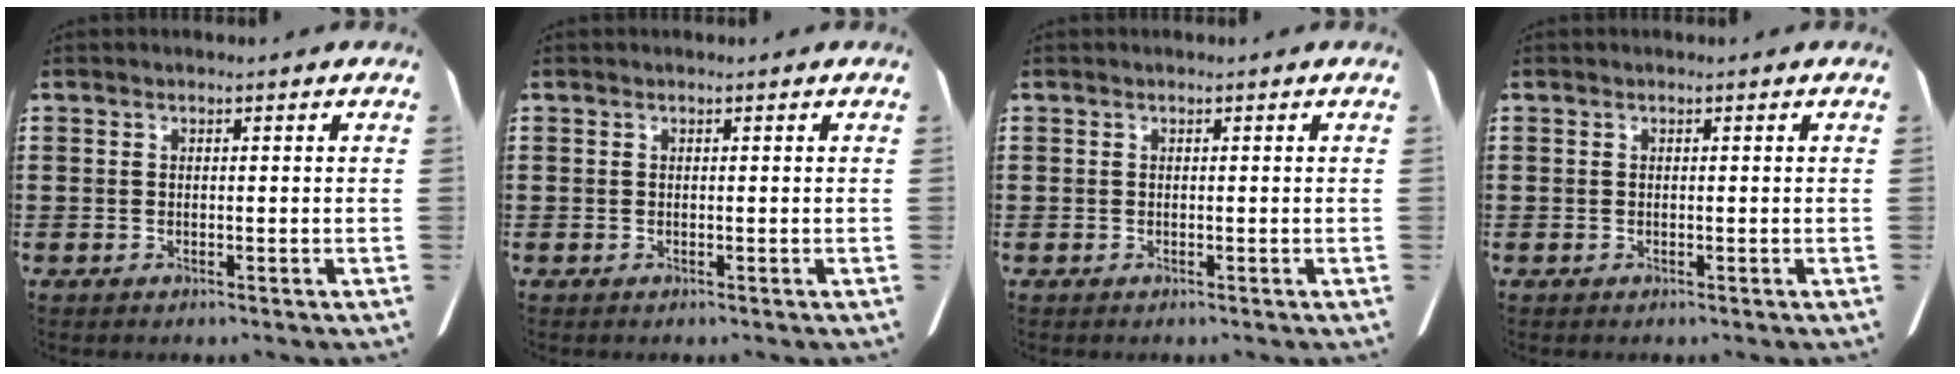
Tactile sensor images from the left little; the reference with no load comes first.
{"total": 0.0}
{"total": 0.0}
{"total": 0.0}